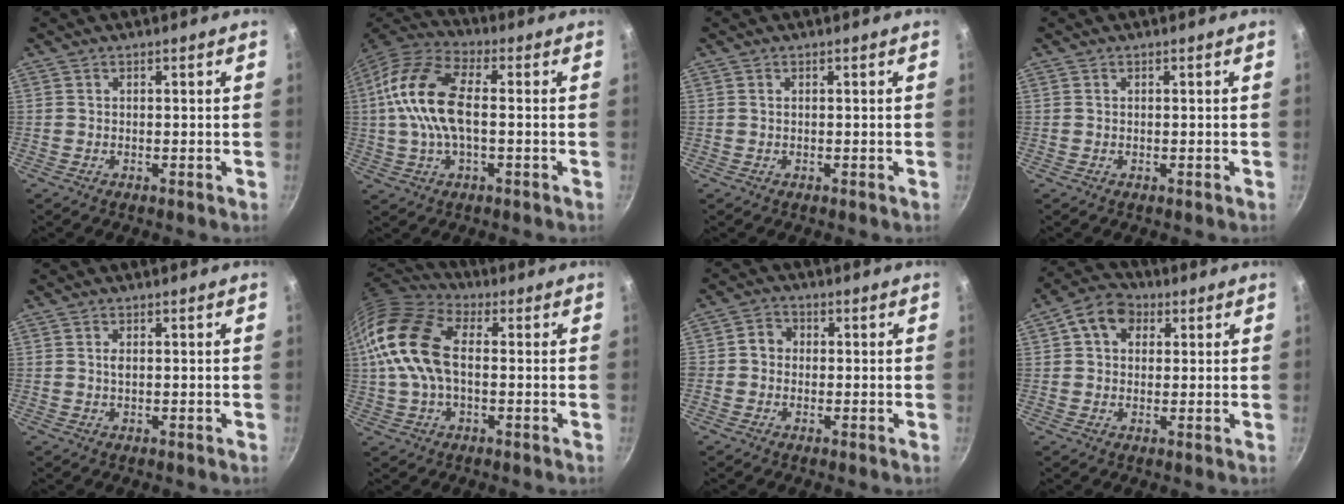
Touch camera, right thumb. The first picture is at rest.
{"total": 15.5, "force": [0.5, 7.8, 13.4], "torque": [-0.263, 0.032, -0.008]}
{"total": 0.0}
{"total": 0.0}
{"total": 1.1, "force": [0.2, 0.5, 0.9], "torque": [-0.018, 0.001, 0.003]}
{"total": 17.1, "force": [1.1, 10.3, 13.6], "torque": [-0.269, 0.028, 0.006]}
{"total": 3.6, "force": [-0.2, 3.3, 1.5], "torque": [-0.005, 0.009, -0.014]}
{"total": 7.7, "force": [2.6, 5.9, 4.3], "torque": [-0.050, 0.008, 0.027]}